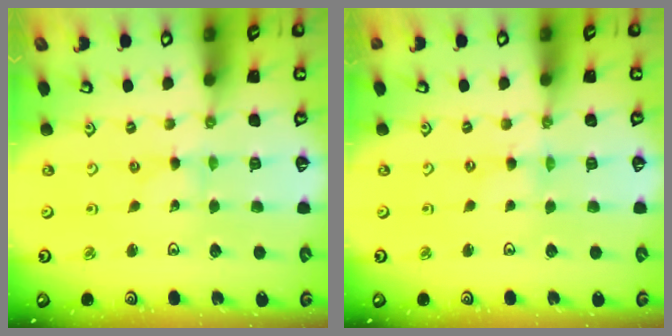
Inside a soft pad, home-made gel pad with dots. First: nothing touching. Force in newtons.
{"total": 0.0}